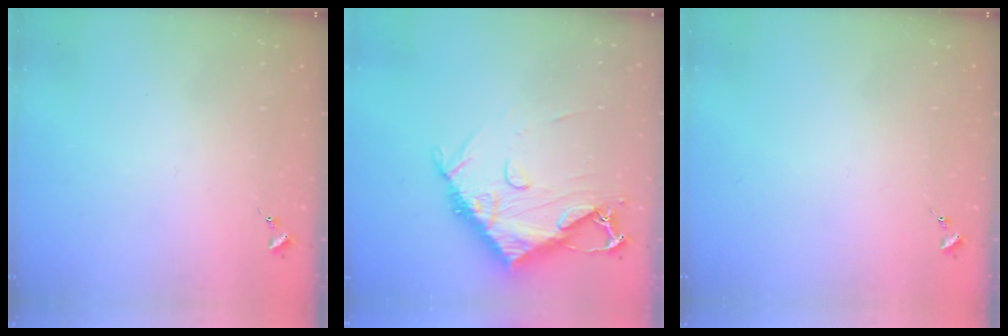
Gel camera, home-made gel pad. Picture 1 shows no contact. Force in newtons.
{"total": 13.0, "press": 12.9, "slide": 1.5}
{"total": 0.0}